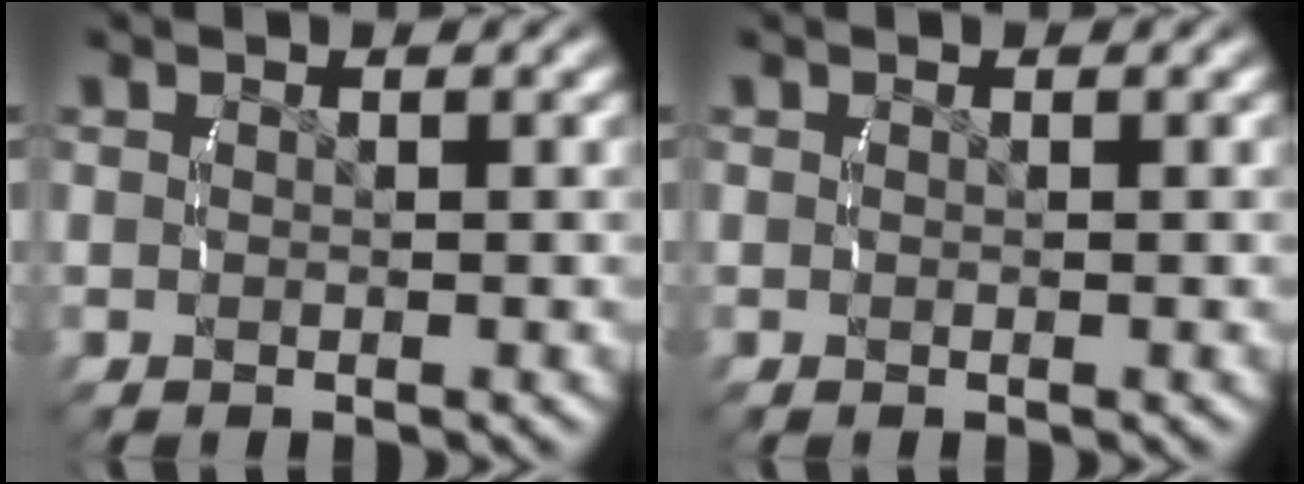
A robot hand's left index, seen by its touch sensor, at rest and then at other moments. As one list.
[{"total": 0.0}]